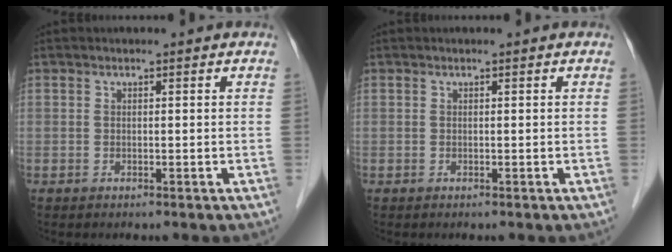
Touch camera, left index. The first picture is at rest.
{"total": 0.0}